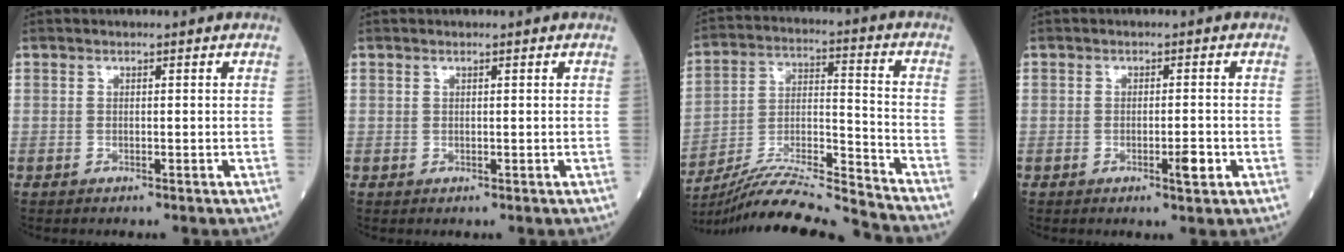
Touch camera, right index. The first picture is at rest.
{"total": 0.0}
{"total": 17.6, "force": [-16.8, -1.8, 4.9], "torque": [-0.091, 0.006, -0.289]}
{"total": 2.3, "force": [-0.8, 0.4, 2.1], "torque": [-0.032, -0.001, -0.009]}